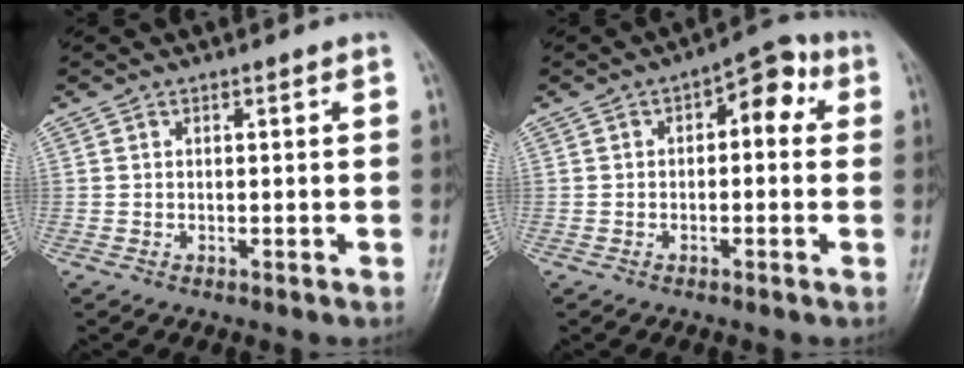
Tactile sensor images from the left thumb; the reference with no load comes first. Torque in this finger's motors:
{"motor_torque": [-0.35, 0.34, -0.14, 0.11, -0.04]}